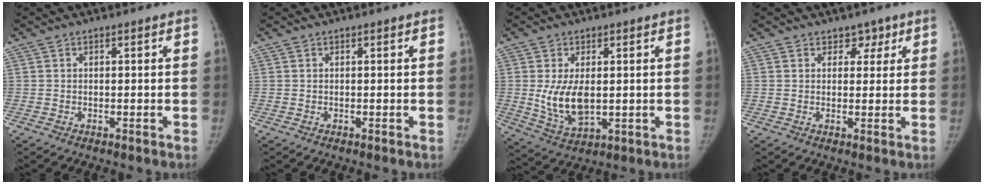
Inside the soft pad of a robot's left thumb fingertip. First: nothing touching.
{"total": 0.0}
{"total": 9.0, "force": [0.4, 5.0, 7.5], "torque": [-0.134, -0.016, 0.022]}
{"total": 3.0, "force": [1.8, 2.2, 0.7], "torque": [0.018, -0.008, 0.021]}